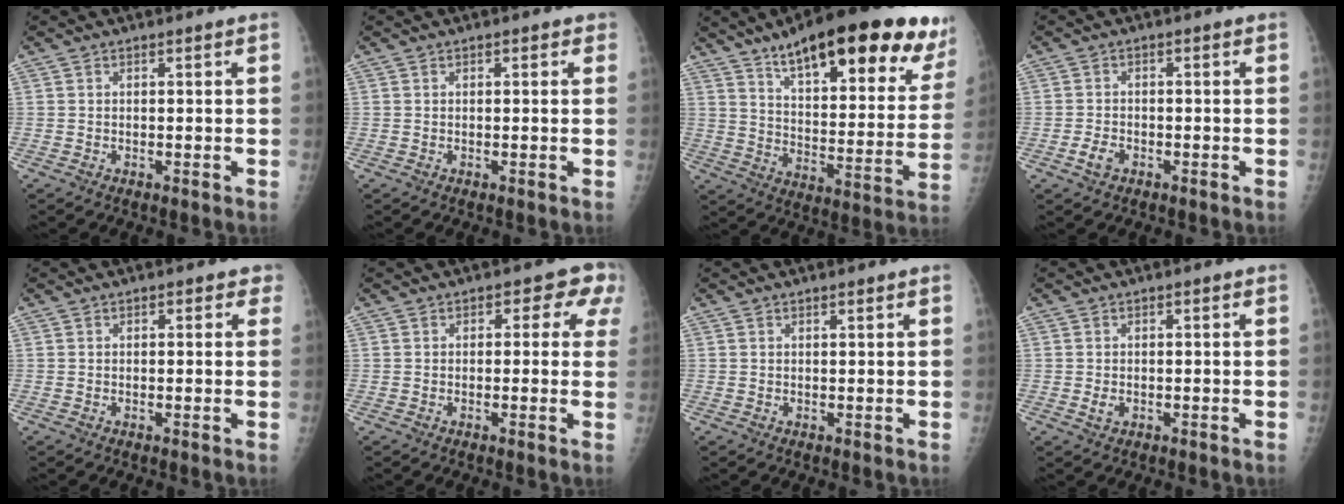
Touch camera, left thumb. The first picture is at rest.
{"total": 0.9, "force": [0.5, 0.6, 0.6], "torque": [0.001, 0.000, 0.001]}
{"total": 28.7, "force": [18.4, 8.1, 20.5], "torque": [-0.258, -0.053, 0.260]}
{"total": 2.6, "force": [-1.3, 1.7, 1.5], "torque": [-0.029, 0.008, -0.023]}
{"total": 1.7, "force": [0.9, 1.2, 0.9], "torque": [0.012, 0.002, 0.002]}
{"total": 4.8, "force": [1.7, 3.2, 3.1], "torque": [0.015, 0.003, 0.003]}
{"total": 0.6, "force": [0.5, 0.2, 0.4], "torque": [-0.007, -0.002, 0.007]}
{"total": 1.4, "force": [-0.3, 1.0, 0.9], "torque": [-0.017, -0.001, -0.005]}